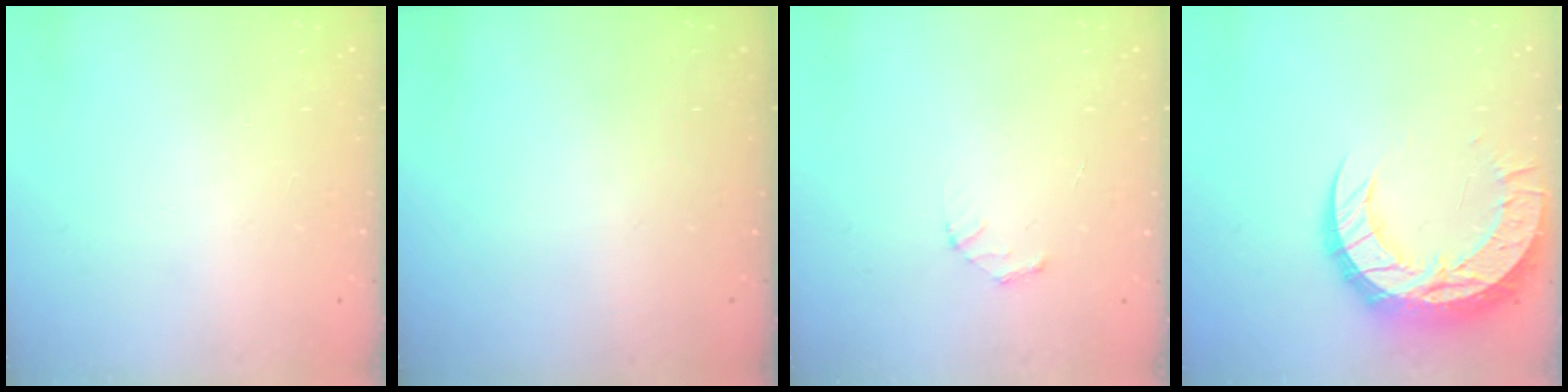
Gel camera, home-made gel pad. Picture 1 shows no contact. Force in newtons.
{"total": 0.0}
{"total": 2.1, "press": 2.1, "slide": 0.2}
{"total": 17.5, "press": 17.4, "slide": 1.4}